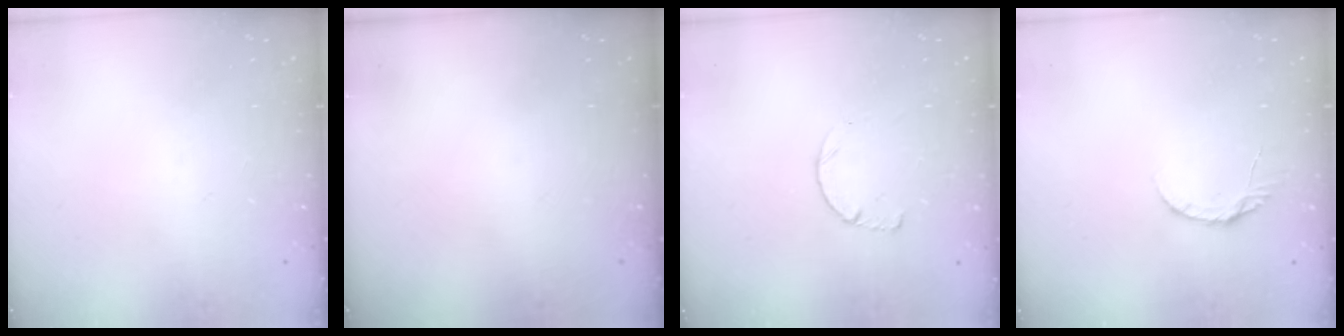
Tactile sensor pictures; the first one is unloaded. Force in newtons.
{"total": 0.0}
{"total": 2.5, "press": 2.5, "slide": 0.3}
{"total": 4.1, "press": 4.1, "slide": 0.5}